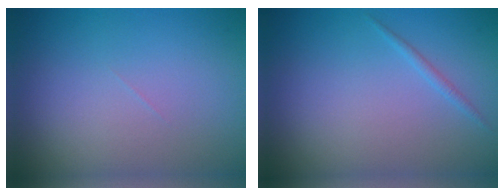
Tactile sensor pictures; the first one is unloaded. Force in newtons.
{"total": 0.7, "press": 0.7, "slide": 0.1}